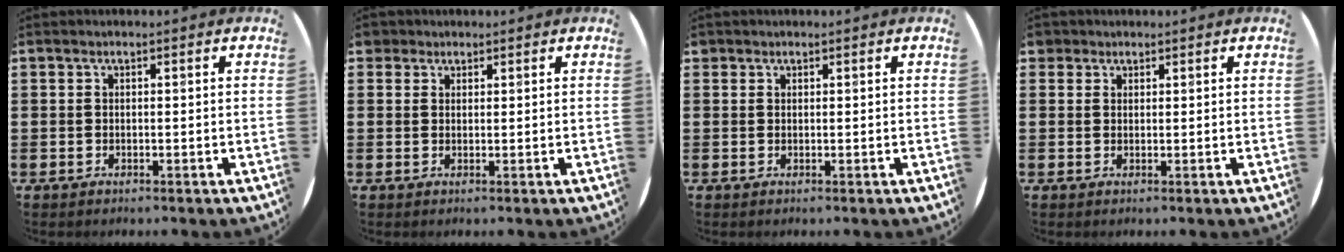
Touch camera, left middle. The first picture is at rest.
{"total": 1.6, "force": [1.3, 0.9, 0.1], "torque": [0.003, 0.002, 0.024]}
{"total": 0.6, "force": [0.5, 0.3, -0.1], "torque": [0.002, 0.004, 0.010]}
{"total": 1.4, "force": [1.1, 0.7, 0.1], "torque": [0.004, 0.002, 0.021]}